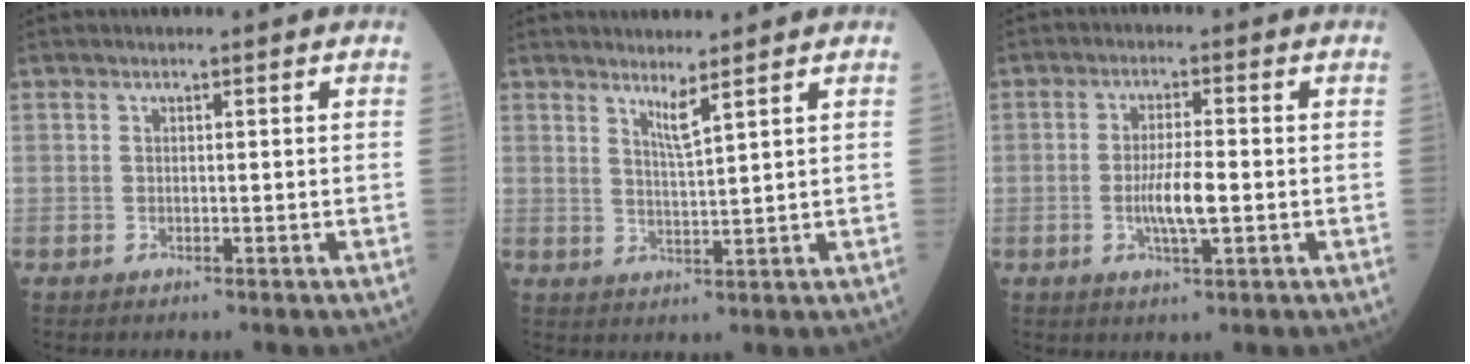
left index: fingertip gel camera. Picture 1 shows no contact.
{"total": 2.7, "force": [2.1, -0.7, 1.6], "torque": [-0.031, -0.016, 0.043]}
{"total": 5.2, "force": [-1.0, 0.7, 5.0], "torque": [-0.102, -0.007, -0.017]}